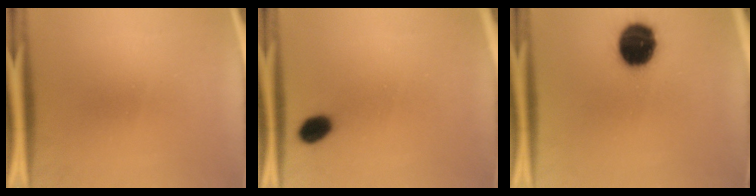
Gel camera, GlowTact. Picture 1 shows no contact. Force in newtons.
{"total": 6.2}
{"total": 15.4}